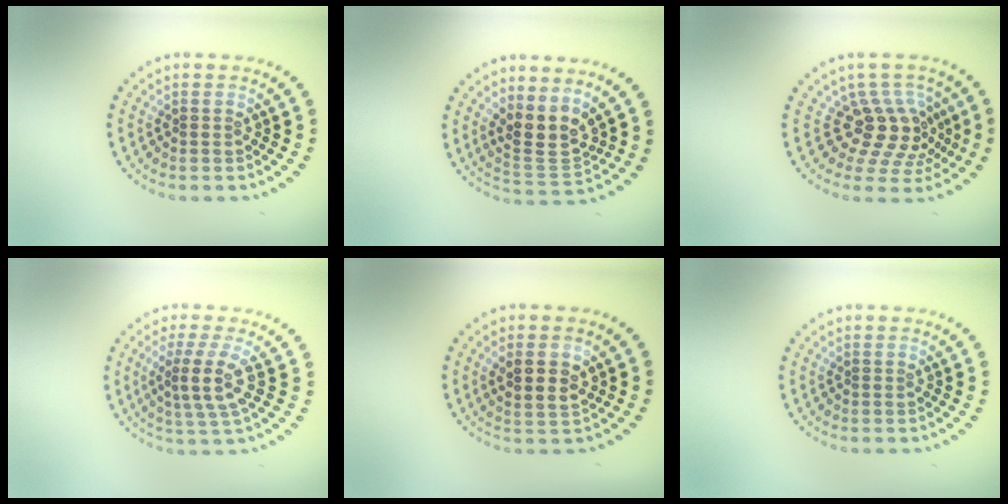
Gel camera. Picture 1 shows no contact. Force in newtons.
{"total": 3.3, "press": 2.8, "slide": 1.8}
{"total": 4.3, "press": 3.0, "slide": 3.0}
{"total": 3.3, "press": 2.7, "slide": 1.8}
{"total": 2.8, "press": 2.6, "slide": 0.9}
{"total": 0.0}